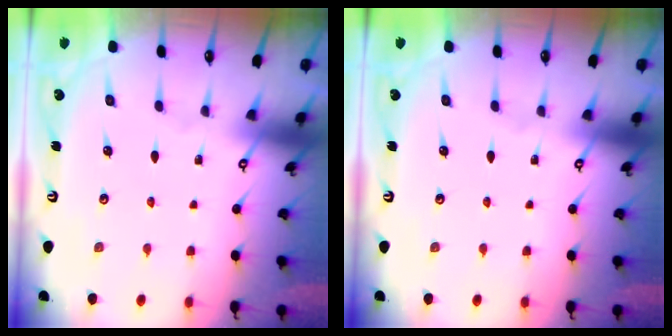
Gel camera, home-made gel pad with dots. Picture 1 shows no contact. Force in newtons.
{"total": 0.0}